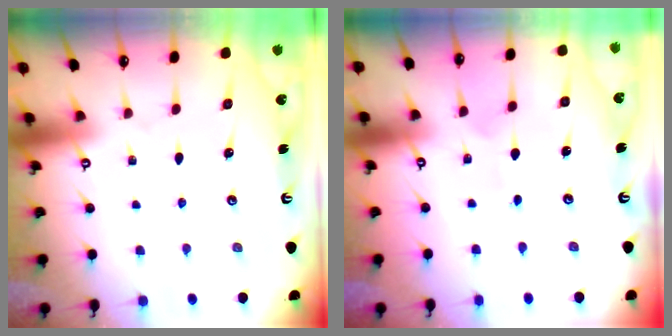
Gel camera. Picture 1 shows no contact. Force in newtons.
{"total": 2.2, "press": 2.2, "slide": 0.2}